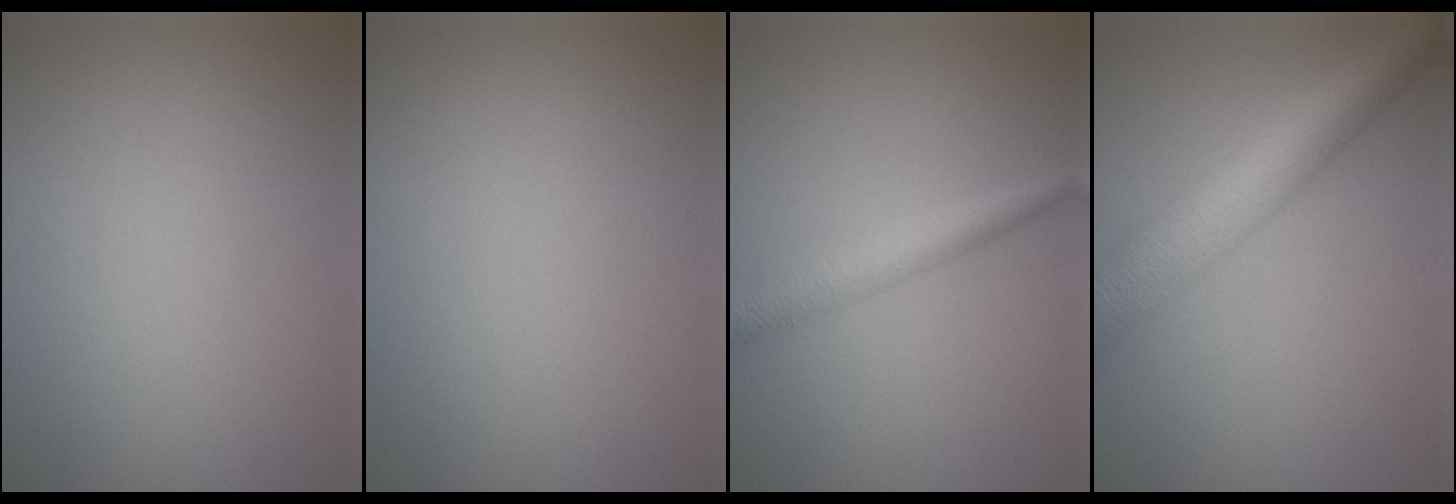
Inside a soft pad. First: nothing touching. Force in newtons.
{"total": 0.0}
{"total": 2.5, "press": 2.5, "slide": 0.1}
{"total": 8.1, "press": 8.1, "slide": 0.2}